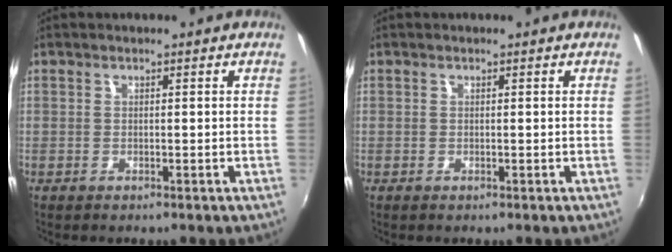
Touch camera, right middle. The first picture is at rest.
{"total": 0.0}